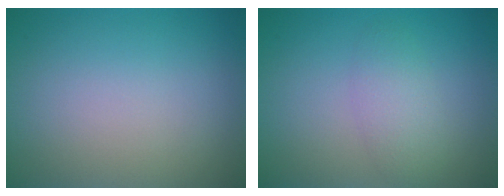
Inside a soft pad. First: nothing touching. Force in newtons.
{"total": 2.4, "press": 2.4, "slide": 0.1}